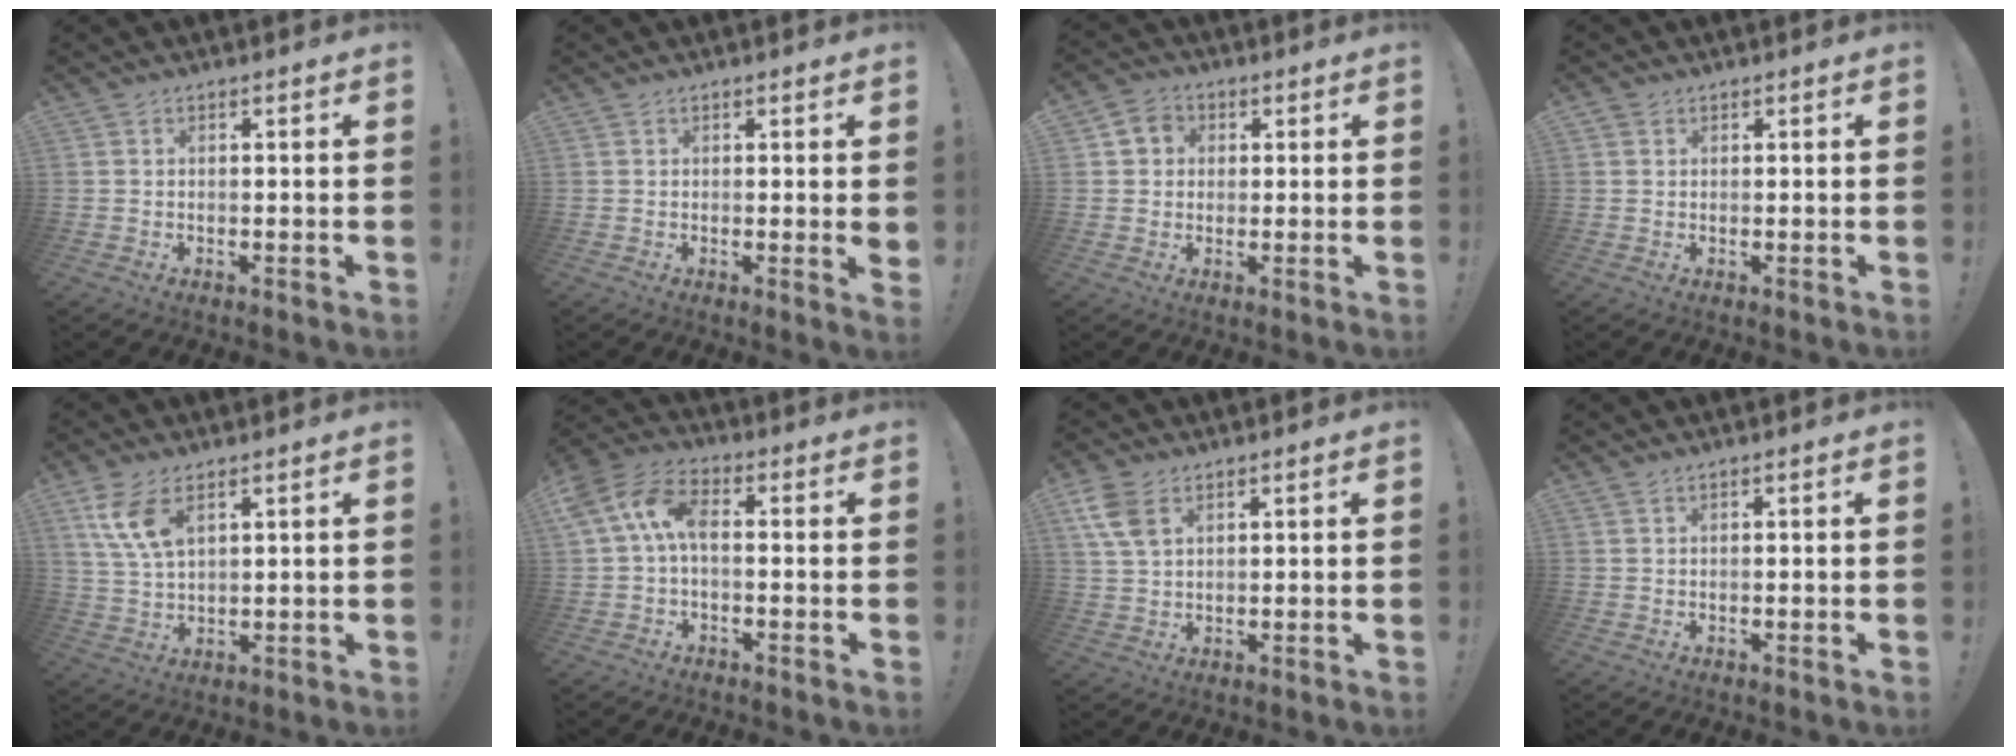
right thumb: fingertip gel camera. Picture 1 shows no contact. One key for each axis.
{"total": 1.7, "fx": 0.8, "fy": 0.0, "fz": 1.5, "tx": -0.005, "ty": -0.009, "tz": 0.009}
{"total": 5.1, "fx": 0.7, "fy": 4.7, "fz": 1.7, "tx": -0.035, "ty": 0.012, "tz": 0.017}
{"total": 0.9, "fx": 0.6, "fy": 0.6, "fz": 0.0, "tx": 0.006, "ty": -0.002, "tz": 0.011}
{"total": 9.8, "fx": 5.1, "fy": 4.7, "fz": 6.9, "tx": -0.128, "ty": -0.016, "tz": 0.097}
{"total": 10.7, "fx": 1.0, "fy": 5.7, "fz": 8.9, "tx": -0.193, "ty": 0.009, "tz": 0.022}
{"total": 7.7, "fx": 3.7, "fy": 4.6, "fz": 5.0, "tx": -0.090, "ty": -0.008, "tz": 0.074}
{"total": 0.5, "fx": 0.4, "fy": 0.1, "fz": 0.2, "tx": 0.001, "ty": -0.002, "tz": 0.008}